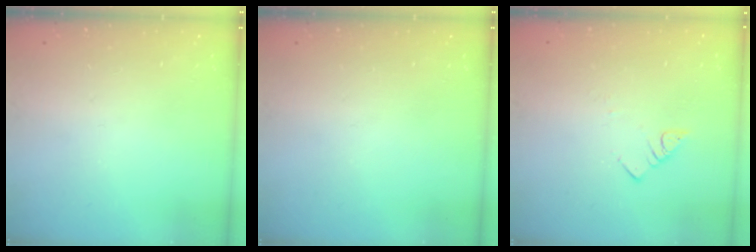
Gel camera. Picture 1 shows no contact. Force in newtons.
{"total": 0.0}
{"total": 2.8, "press": 2.8, "slide": 0.2}